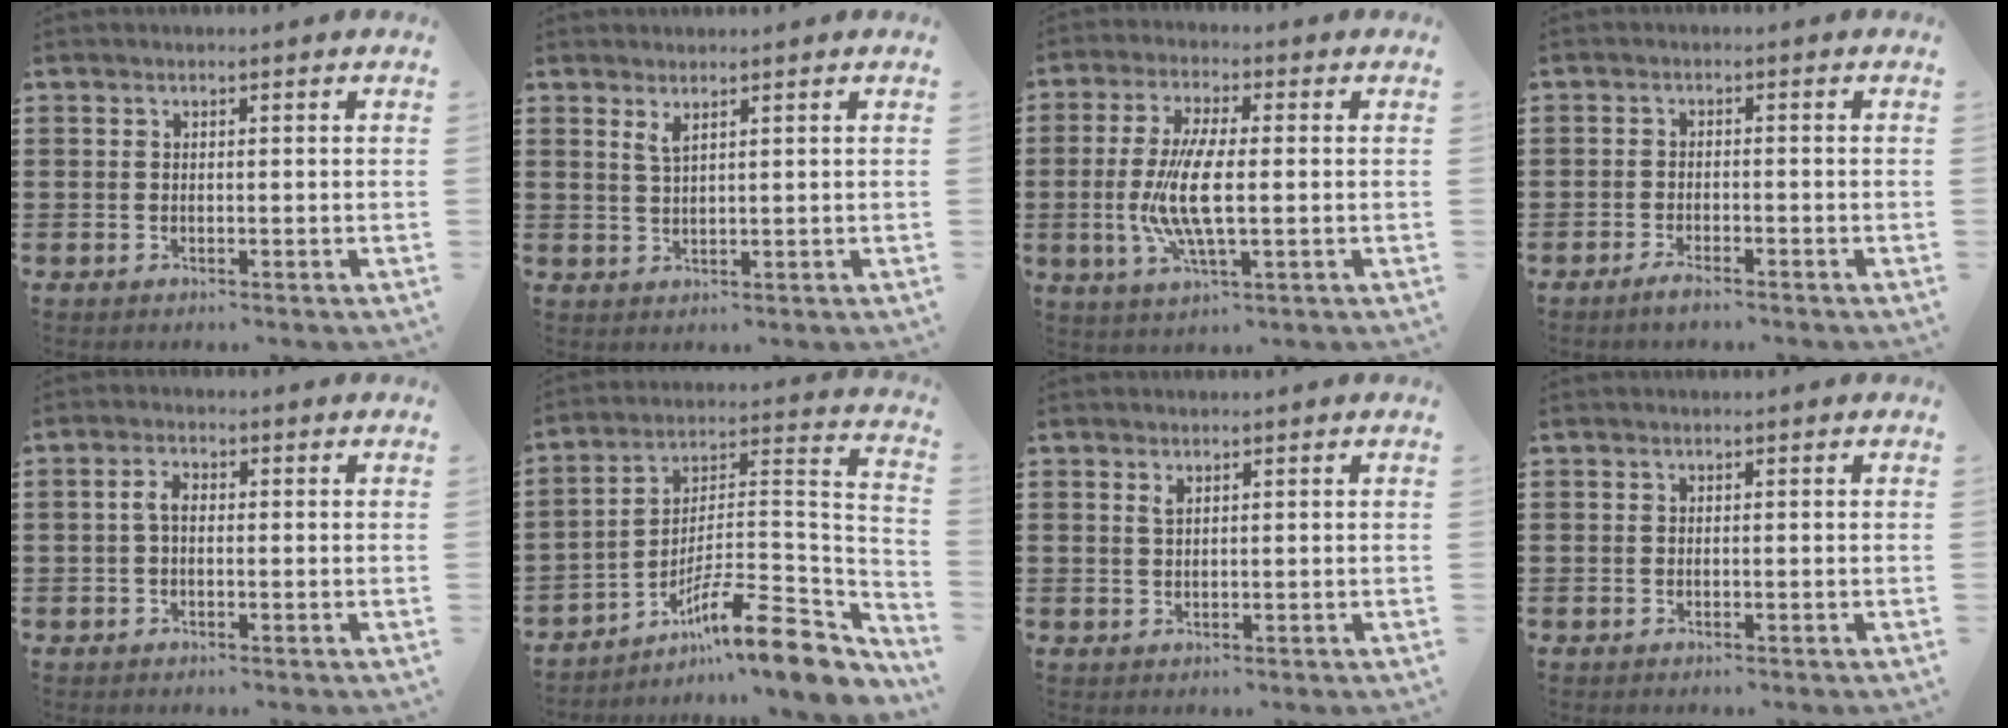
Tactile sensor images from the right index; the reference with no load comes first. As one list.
[{"total": 1.9, "force": [1.4, 0.3, 1.2], "torque": [-0.026, 0.002, 0.025]}, {"total": 9.2, "force": [-0.9, 2.6, 8.7], "torque": [-0.188, -0.014, -0.021]}, {"total": 1.9, "force": [-1.6, 0.2, 0.9], "torque": [-0.015, 0.002, -0.031]}, {"total": 2.5, "force": [-0.1, 1.2, 2.1], "torque": [-0.049, 0.002, -0.006]}, {"total": 13.0, "force": [-8.2, 3.6, 9.5], "torque": [-0.130, 0.004, -0.150]}, {"total": 1.1, "force": [0.7, 0.4, 0.8], "torque": [-0.017, 0.004, 0.013]}, {"total": 0.0}]